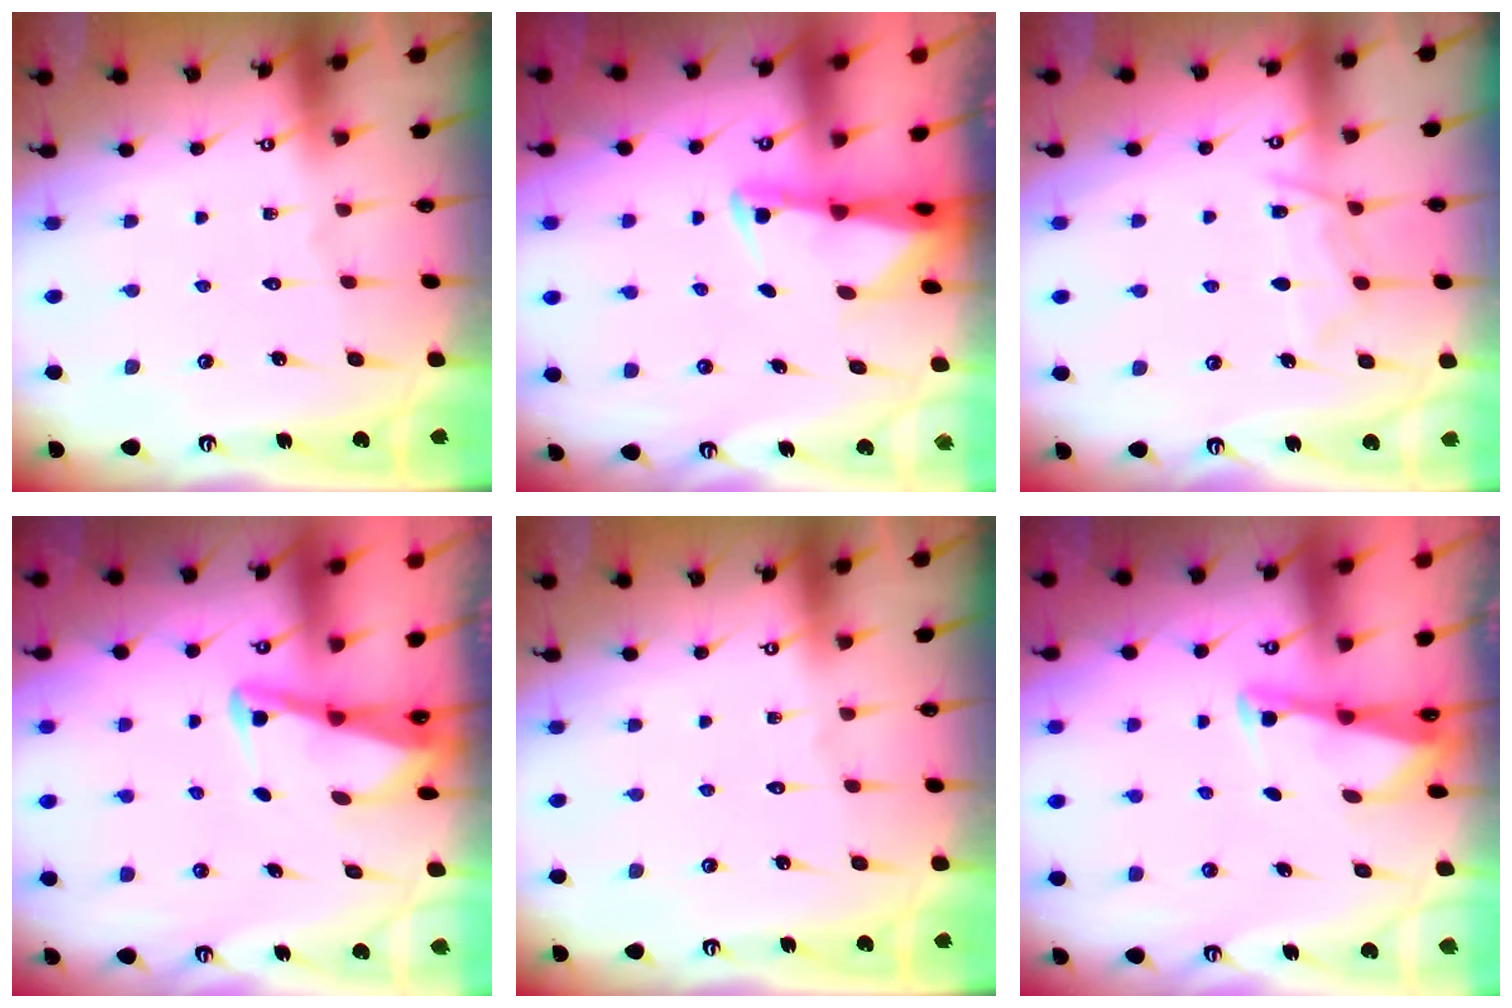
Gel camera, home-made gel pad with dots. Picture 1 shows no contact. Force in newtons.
{"total": 2.4, "press": 2.4, "slide": 0.5}
{"total": 8.1, "press": 8.1, "slide": 0.8}
{"total": 3.0, "press": 3.0, "slide": 0.3}
{"total": 0.0}
{"total": 2.5, "press": 2.5, "slide": 0.2}